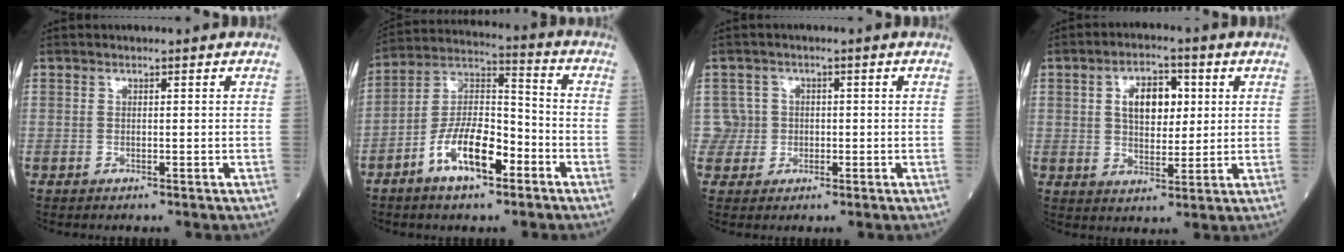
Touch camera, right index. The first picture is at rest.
{"total": 11.5, "force": [-5.7, 4.2, 9.1], "torque": [-0.178, 0.011, -0.106]}
{"total": 3.1, "force": [-0.1, 3.0, -0.7], "torque": [0.033, 0.010, -0.006]}
{"total": 7.4, "force": [2.0, 4.1, 5.9], "torque": [-0.101, 0.013, 0.036]}